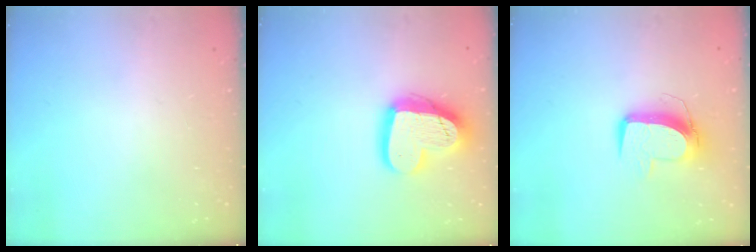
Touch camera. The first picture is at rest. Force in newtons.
{"total": 18.3, "press": 18.2, "slide": 1.6}
{"total": 10.9, "press": 10.9, "slide": 0.7}